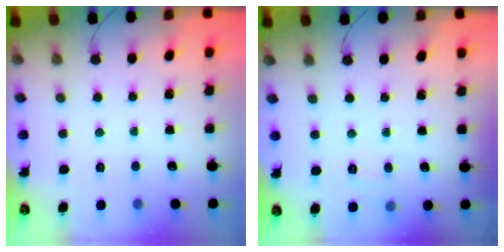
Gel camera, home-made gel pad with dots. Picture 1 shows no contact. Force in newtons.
{"total": 5.6, "press": 5.4, "slide": 1.3}